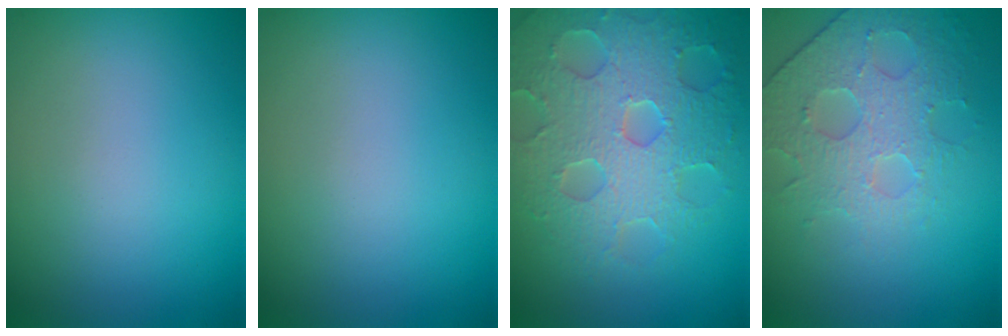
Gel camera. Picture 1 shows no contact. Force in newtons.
{"total": 0.0}
{"total": 7.8, "press": 6.0, "slide": 5.1}
{"total": 4.1, "press": 3.6, "slide": 1.9}